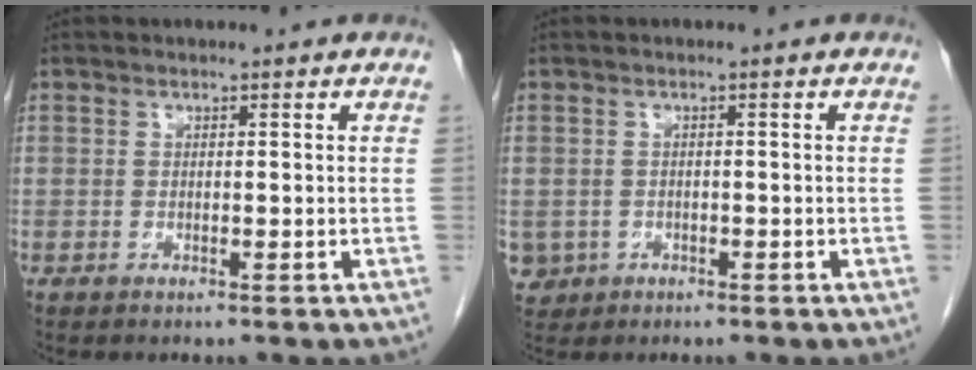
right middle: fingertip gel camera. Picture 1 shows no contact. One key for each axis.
{"total": 3.9, "fx": -1.5, "fy": 3.6, "fz": 0.5, "tx": -0.013, "ty": 0.004, "tz": -0.022}